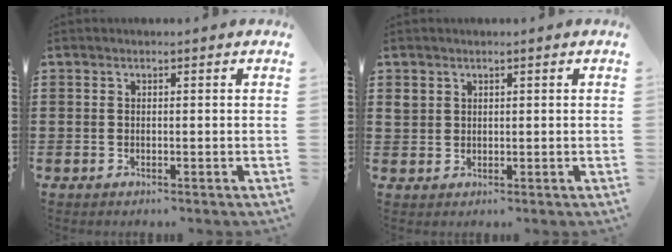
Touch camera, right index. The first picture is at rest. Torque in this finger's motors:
{"motor_torque": [0.23, 0.24, 0.00, 0.00]}